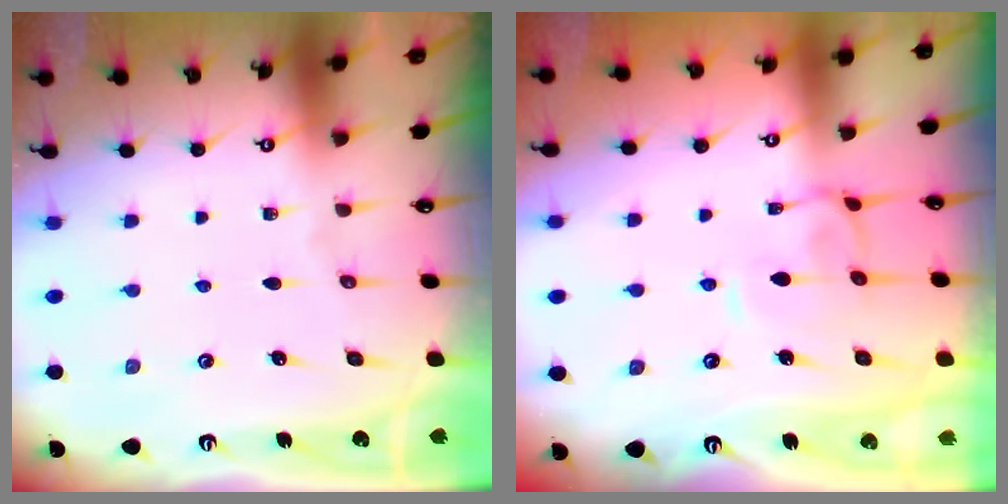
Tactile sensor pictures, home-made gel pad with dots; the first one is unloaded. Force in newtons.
{"total": 1.4, "press": 1.2, "slide": 0.6}